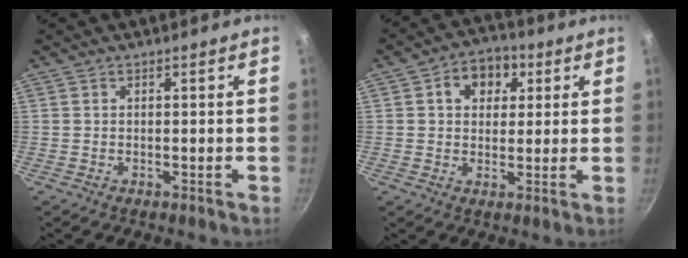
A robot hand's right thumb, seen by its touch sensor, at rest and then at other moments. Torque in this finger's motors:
{"motor_torque": [0.39, 0.64, 0.60, 0.46, 0.02]}